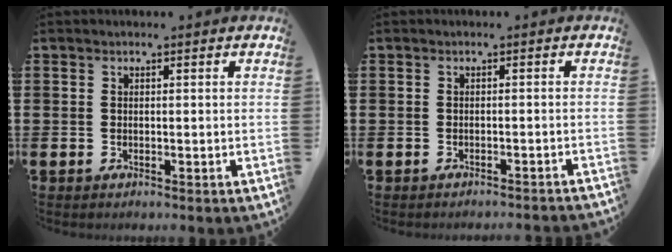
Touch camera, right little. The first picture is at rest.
{"total": 0.9, "force": [-0.9, -0.2, 0.0], "torque": [-0.001, 0.002, -0.018]}